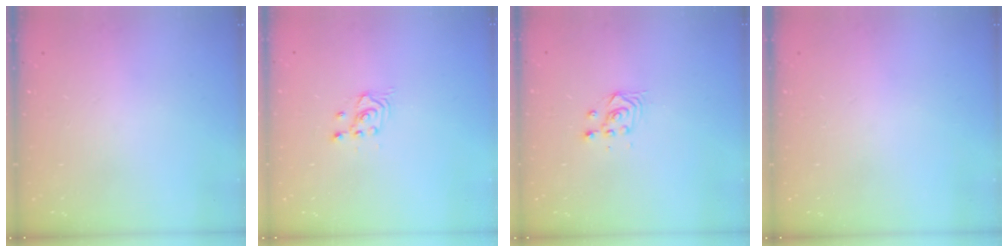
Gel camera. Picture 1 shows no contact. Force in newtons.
{"total": 2.7, "press": 2.7, "slide": 0.3}
{"total": 3.3, "press": 3.3, "slide": 0.3}
{"total": 0.0}